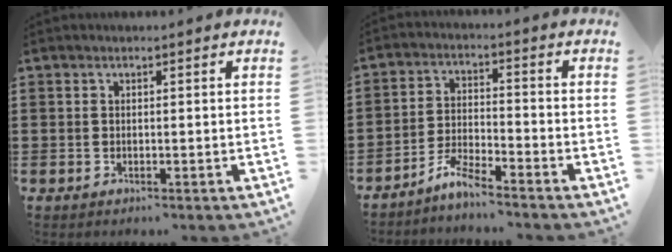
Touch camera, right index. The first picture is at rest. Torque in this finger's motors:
{"motor_torque": [0.62, -0.09, 0.07, -0.01]}